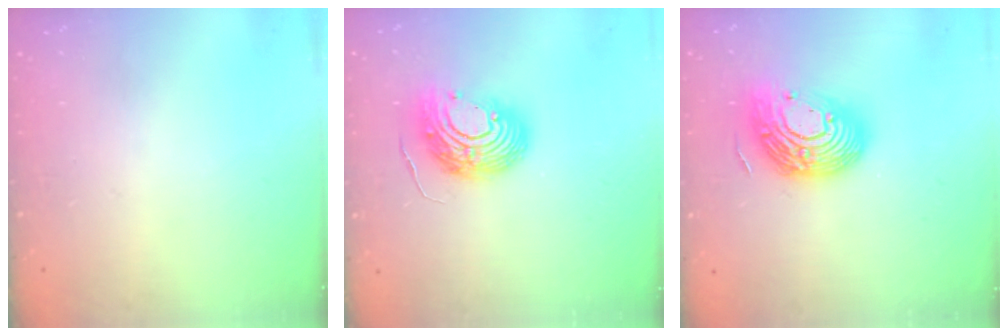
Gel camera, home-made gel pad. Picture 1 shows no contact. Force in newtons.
{"total": 13.3, "press": 13.1, "slide": 2.3}
{"total": 17.9, "press": 17.9, "slide": 1.2}